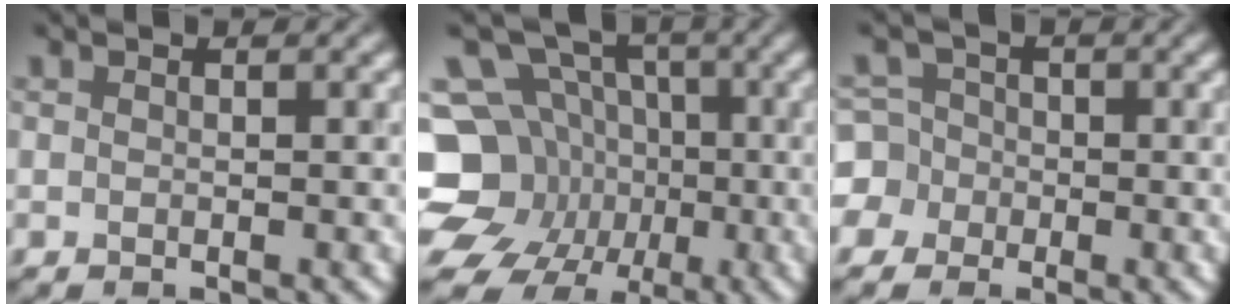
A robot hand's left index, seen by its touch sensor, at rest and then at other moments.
{"total": 14.9, "force": [-3.5, 13.4, 5.4], "torque": [-0.132, 0.001, -0.083]}
{"total": 5.9, "force": [-1.9, 5.4, 1.2], "torque": [-0.020, 0.013, -0.066]}